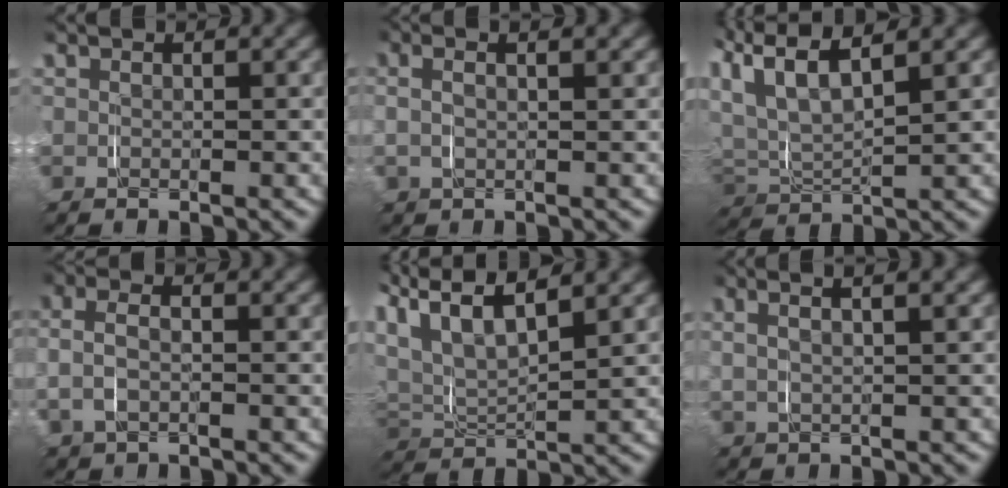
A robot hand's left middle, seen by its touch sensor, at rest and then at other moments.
{"total": 2.4, "force": [0.7, 0.7, 2.2], "torque": [-0.052, 0.007, 0.015]}
{"total": 7.2, "force": [2.2, 4.8, 4.9], "torque": [-0.144, -0.015, 0.041]}
{"total": 2.9, "force": [-0.3, 1.7, 2.4], "torque": [-0.065, 0.000, -0.003]}
{"total": 9.0, "force": [2.6, 6.8, 5.4], "torque": [-0.155, -0.012, 0.040]}
{"total": 4.1, "force": [2.1, 1.1, 3.3], "torque": [-0.054, 0.021, 0.031]}